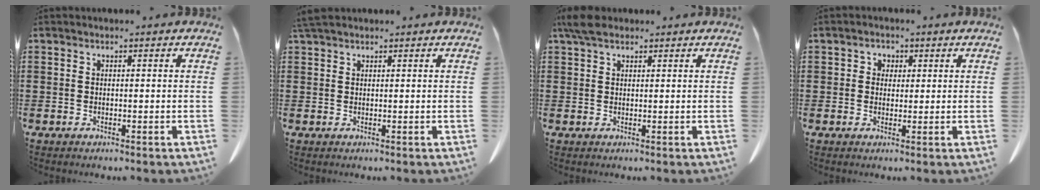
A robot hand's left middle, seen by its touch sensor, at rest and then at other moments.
{"total": 1.8, "force": [1.5, 0.4, 0.8], "torque": [-0.021, 0.002, 0.029]}
{"total": 3.4, "force": [2.3, 1.5, 2.0], "torque": [-0.047, 0.007, 0.044]}
{"total": 1.6, "force": [0.4, 1.5, 0.4], "torque": [-0.014, 0.008, 0.006]}